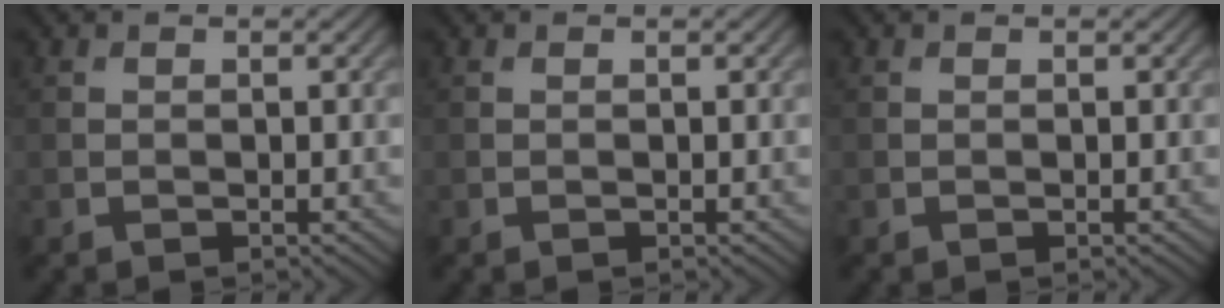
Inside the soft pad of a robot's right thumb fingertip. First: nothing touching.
{"total": 0.0}
{"total": 0.0}